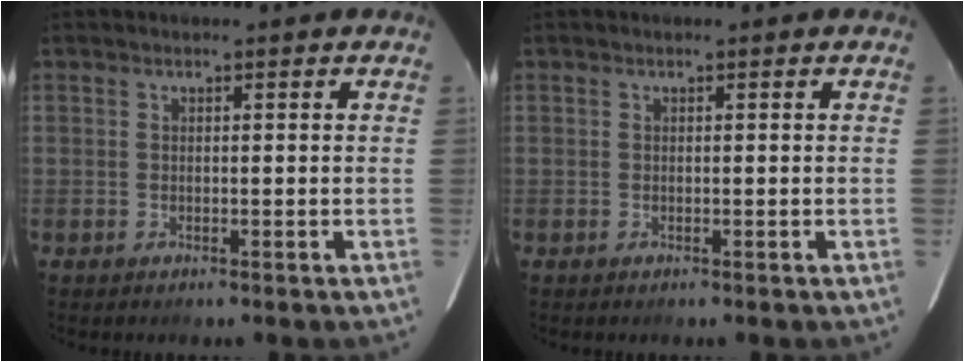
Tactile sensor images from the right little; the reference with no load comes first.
{"total": 0.0}